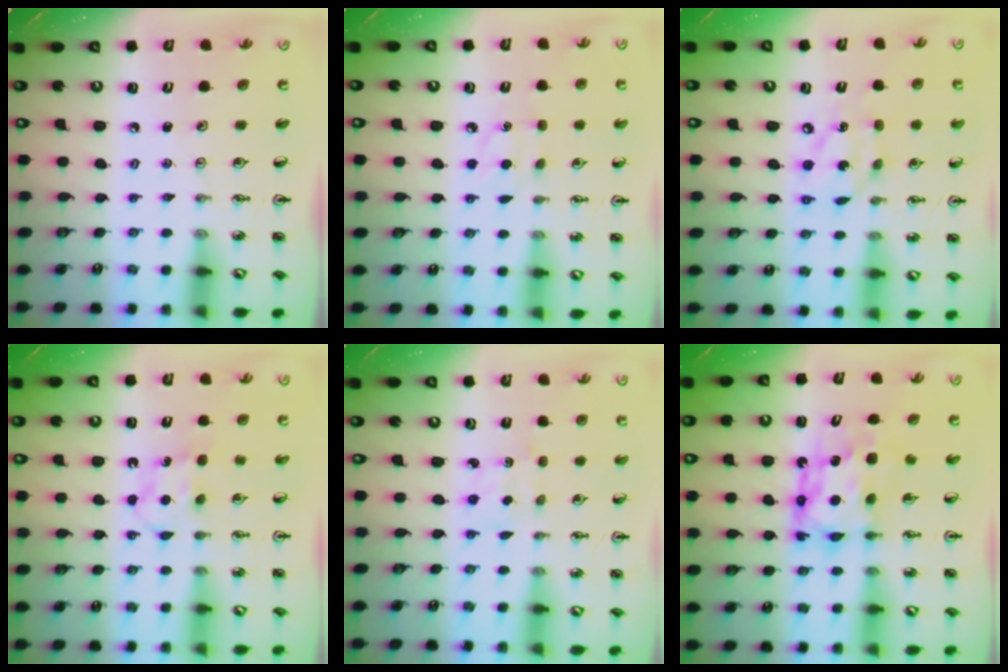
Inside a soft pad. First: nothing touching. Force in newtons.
{"total": 5.4, "press": 5.4, "slide": 0.6}
{"total": 10.1, "press": 10.1, "slide": 0.6}
{"total": 5.1, "press": 5.0, "slide": 0.8}
{"total": 2.0, "press": 2.0, "slide": 0.4}
{"total": 6.7, "press": 6.7, "slide": 1.0}